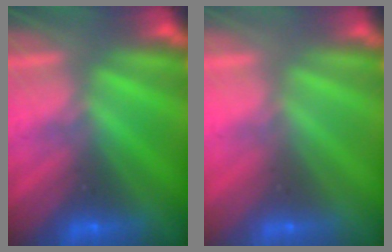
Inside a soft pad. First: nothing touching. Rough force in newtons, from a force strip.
{"total": 3.2}